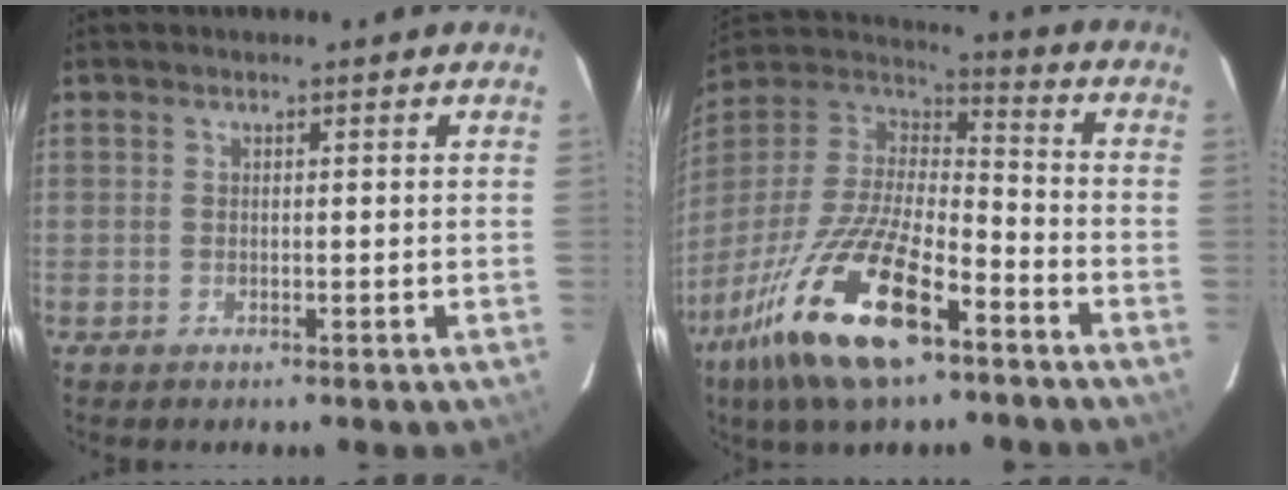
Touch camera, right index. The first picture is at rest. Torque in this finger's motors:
{"motor_torque": [1.13, -1.01, 1.06, 0.21]}